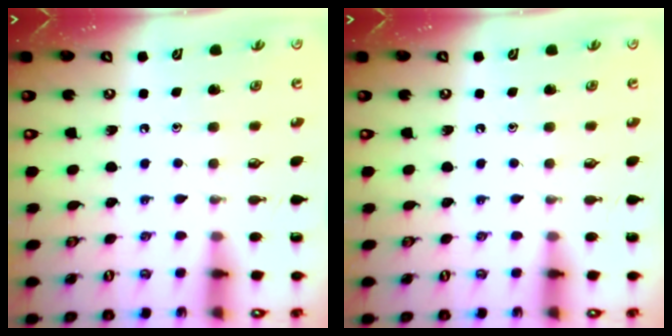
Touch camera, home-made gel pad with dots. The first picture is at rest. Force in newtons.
{"total": 0.0}